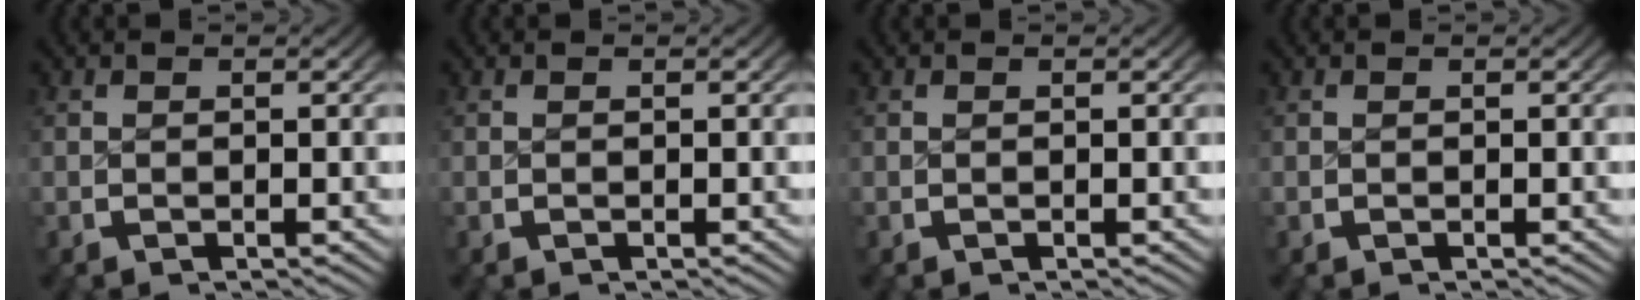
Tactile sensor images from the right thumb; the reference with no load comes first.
{"total": 0.0}
{"total": 0.0}
{"total": 0.0}